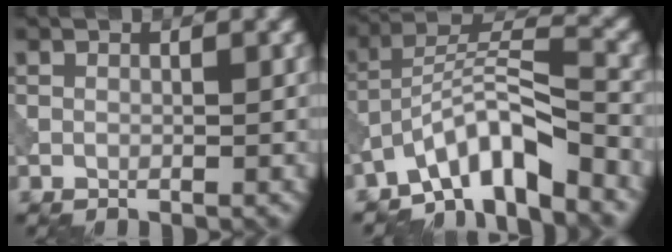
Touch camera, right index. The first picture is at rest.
{"total": 7.6, "force": [-5.6, 1.8, 4.8], "torque": [-0.073, 0.013, -0.107]}